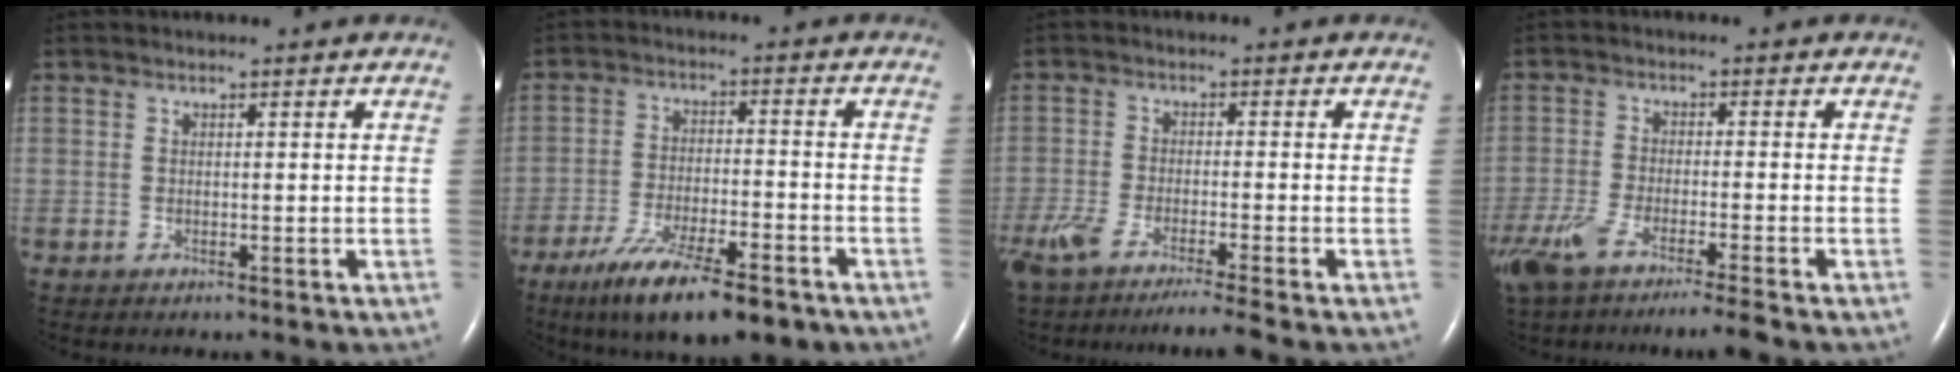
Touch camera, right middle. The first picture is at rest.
{"total": 13.6, "force": [-9.3, 3.1, 9.4], "torque": [-0.156, -0.024, -0.152]}
{"total": 10.3, "force": [-8.1, -0.1, 6.4], "torque": [-0.107, -0.025, -0.135]}
{"total": 10.0, "force": [-7.5, 0.0, 6.7], "torque": [-0.118, -0.022, -0.126]}